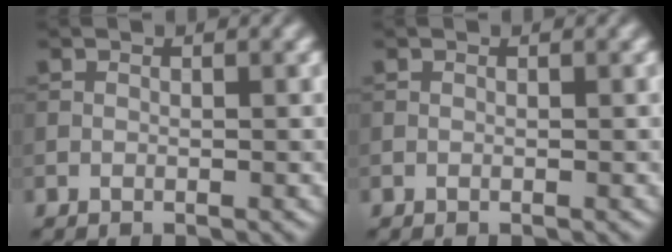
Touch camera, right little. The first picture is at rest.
{"total": 0.0}